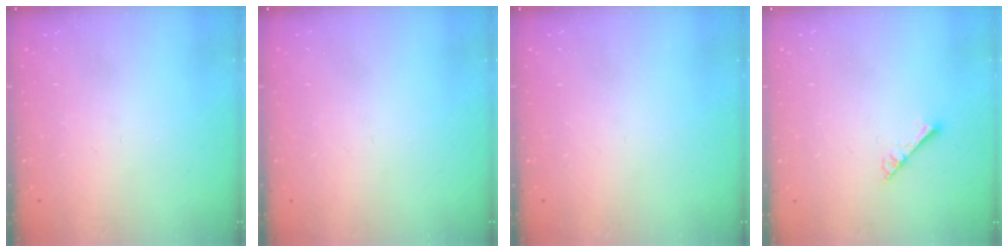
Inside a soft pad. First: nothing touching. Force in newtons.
{"total": 0.0}
{"total": 0.0}
{"total": 2.9, "press": 2.9, "slide": 0.3}